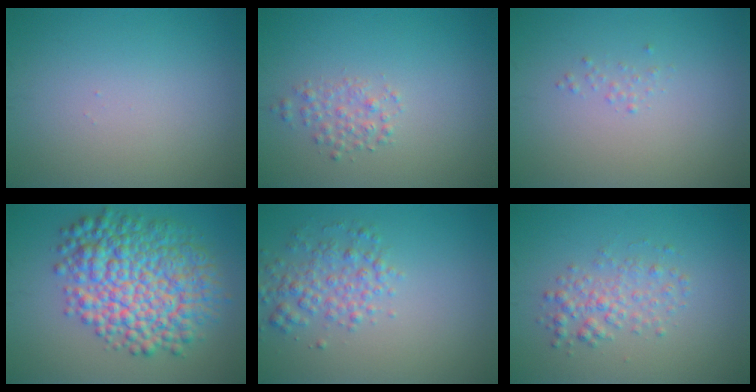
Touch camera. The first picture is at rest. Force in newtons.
{"total": 1.6, "press": 1.6, "slide": 0.0}
{"total": 0.5, "press": 0.5, "slide": 0.0}
{"total": 10.0, "press": 10.0, "slide": 0.1}
{"total": 3.1, "press": 3.1, "slide": 0.1}
{"total": 2.5, "press": 2.5, "slide": 0.0}